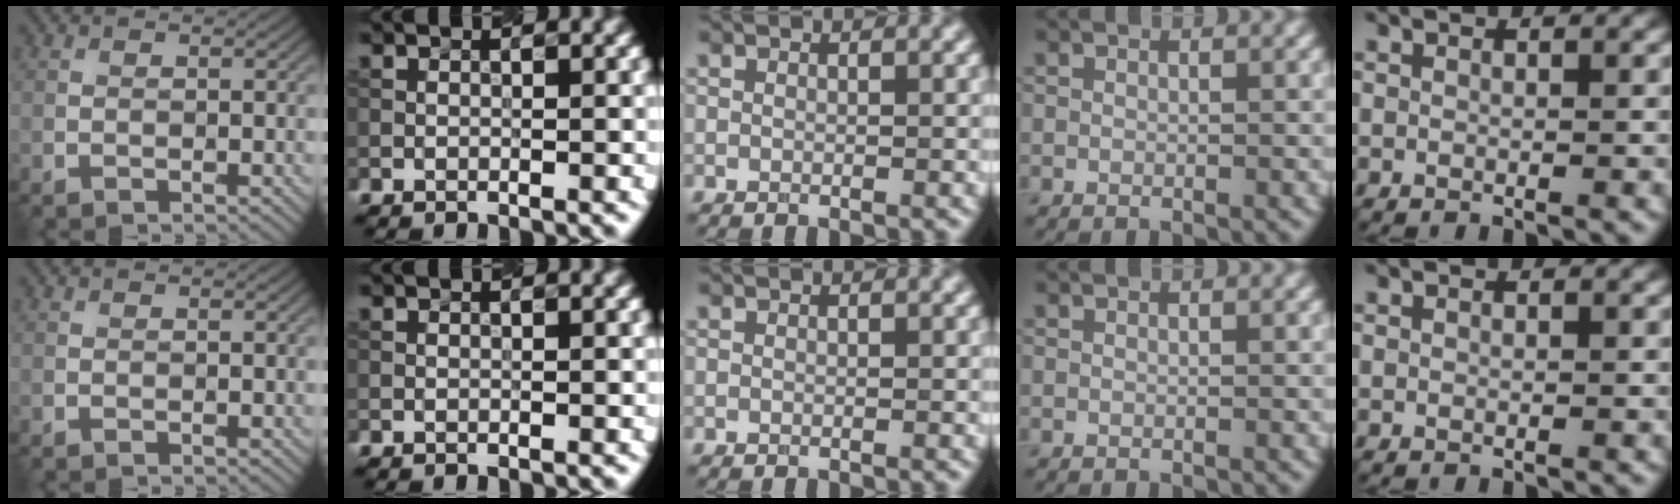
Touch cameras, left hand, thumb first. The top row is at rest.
{}